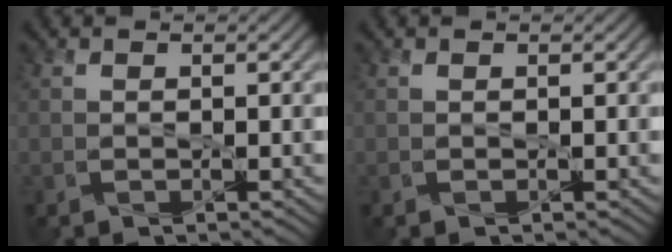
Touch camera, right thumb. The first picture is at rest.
{"total": 0.0}